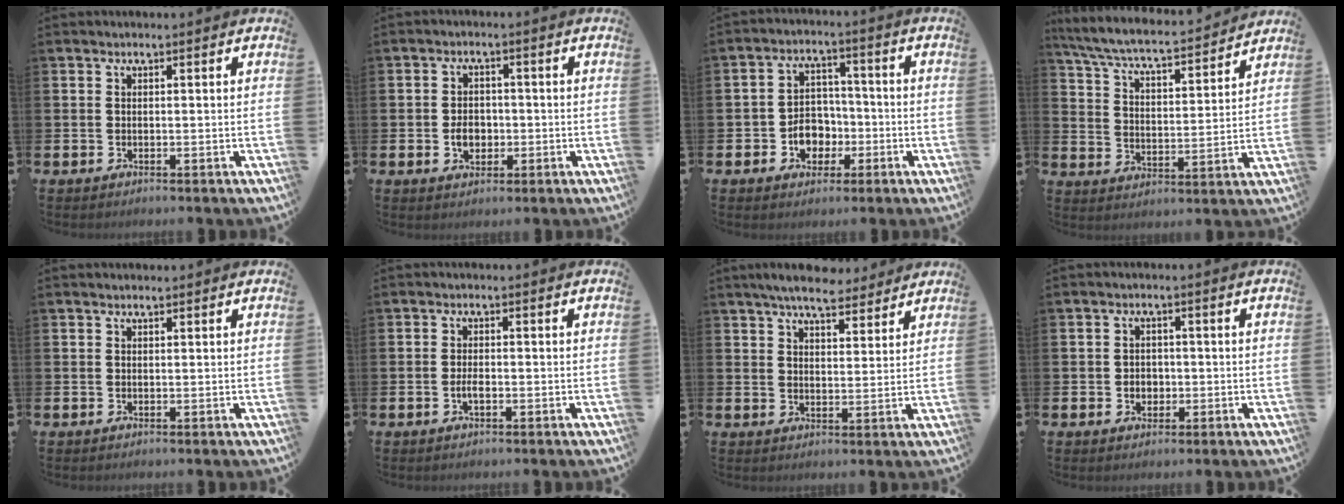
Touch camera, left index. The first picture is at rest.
{"total": 3.2, "force": [-0.7, 2.4, 2.0], "torque": [-0.016, -0.004, -0.021]}
{"total": 5.4, "force": [-1.8, 4.5, 2.4], "torque": [-0.035, 0.006, -0.038]}
{"total": 6.3, "force": [5.8, 0.7, 2.2], "torque": [-0.074, -0.047, 0.096]}
{"total": 0.7, "force": [0.7, 0.2, 0.2], "torque": [0.003, -0.001, 0.010]}
{"total": 1.7, "force": [-0.5, 0.7, 1.5], "torque": [-0.020, -0.003, -0.012]}
{"total": 6.6, "force": [6.2, 1.4, 1.8], "torque": [-0.028, -0.031, 0.107]}
{"total": 2.1, "force": [-0.3, 1.9, 0.8], "torque": [0.004, -0.002, -0.015]}